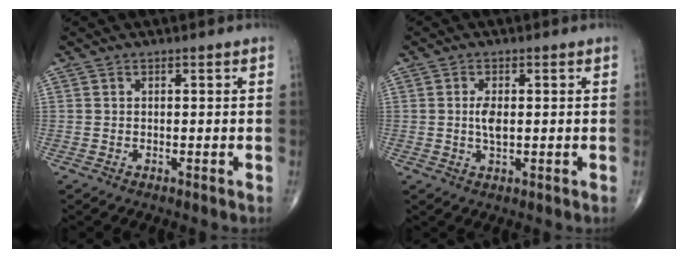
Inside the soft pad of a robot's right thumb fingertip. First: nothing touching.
{"total": 3.3, "force": [0.3, 1.5, 3.0], "torque": [-0.058, -0.005, 0.005]}